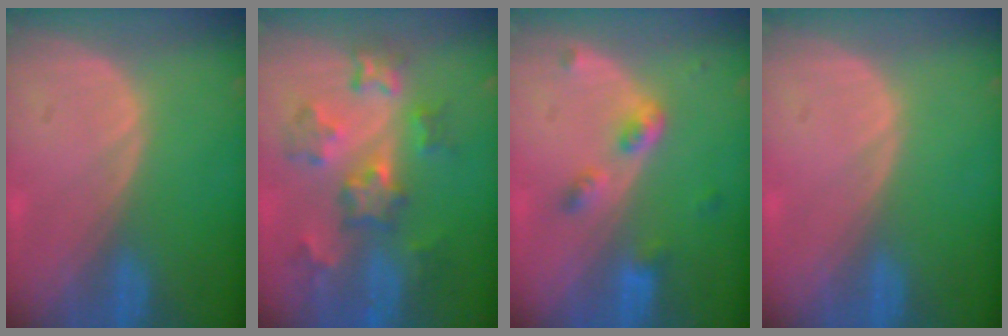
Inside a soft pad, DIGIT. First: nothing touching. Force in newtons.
{"total": 8.3, "press": 7.9, "slide": 2.5}
{"total": 4.0, "press": 4.0, "slide": 0.4}
{"total": 0.0}